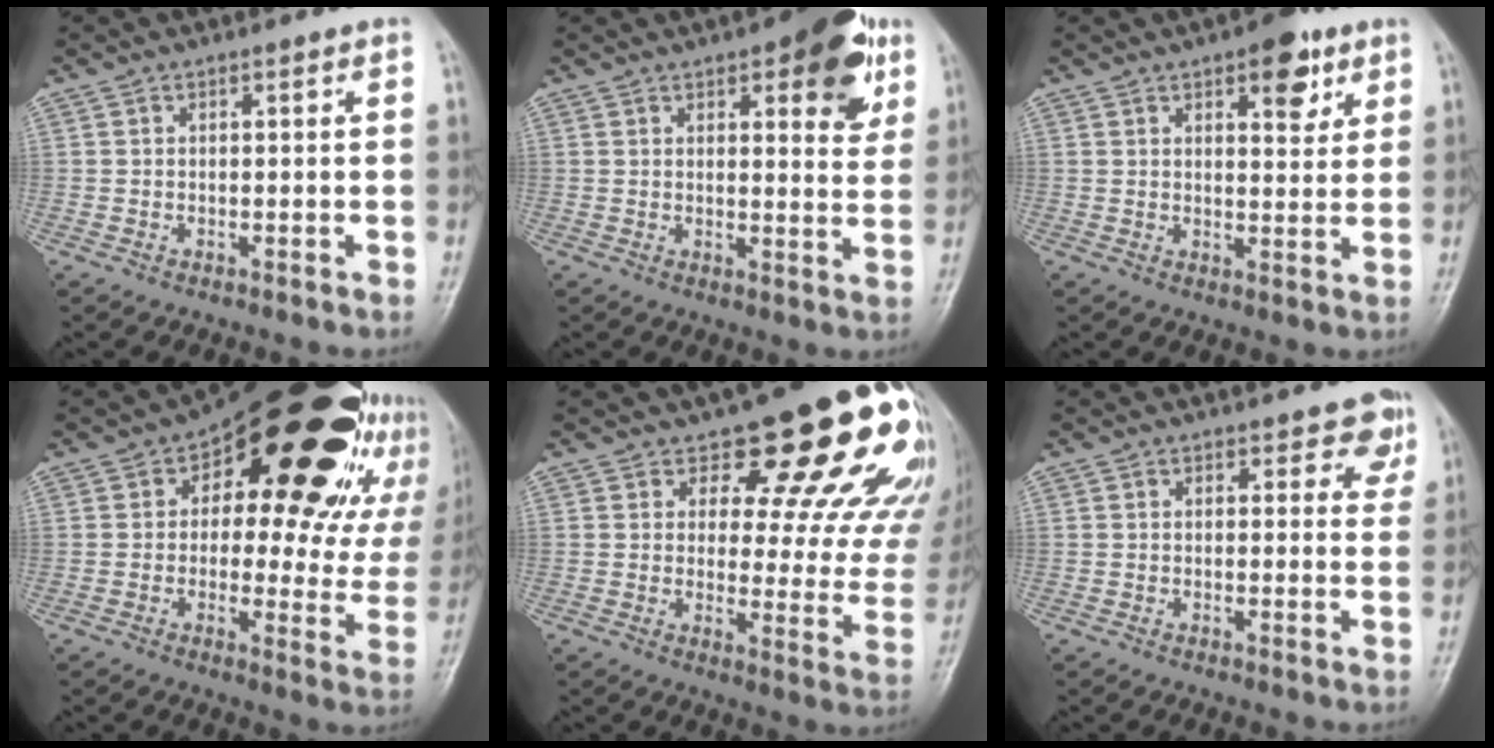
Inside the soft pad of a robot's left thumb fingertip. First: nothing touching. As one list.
[{"total": 12.3, "force": [5.9, 4.8, 9.6], "torque": [-0.084, -0.019, 0.067]}, {"total": 7.8, "force": [4.1, 3.6, 5.6], "torque": [-0.047, -0.016, 0.049]}, {"total": 27.2, "force": [11.7, 13.4, 20.5], "torque": [-0.225, 0.011, 0.162]}, {"total": 20.8, "force": [14.6, 8.2, 12.4], "torque": [-0.105, -0.086, 0.170]}, {"total": 4.0, "force": [2.9, 2.4, 1.2], "torque": [0.021, -0.018, 0.020]}]